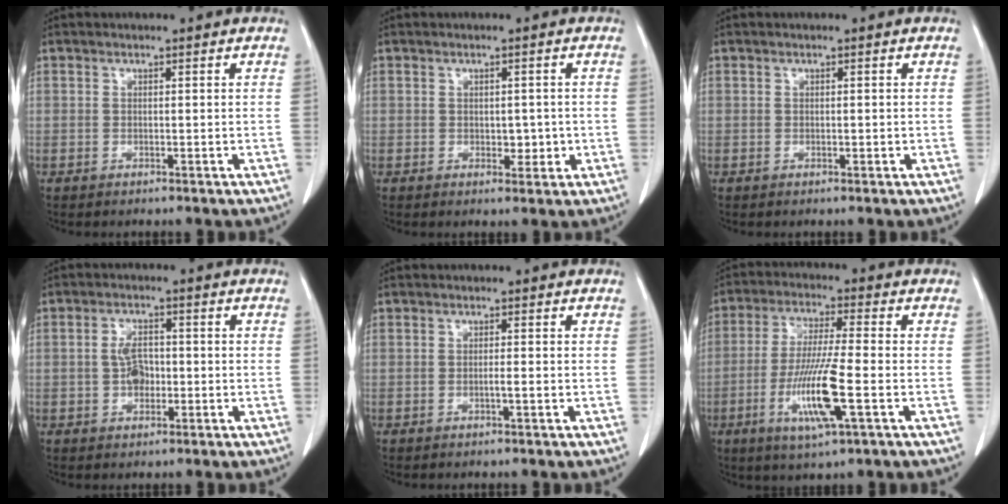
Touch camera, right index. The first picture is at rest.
{"total": 2.4, "force": [-0.2, 1.6, 1.7], "torque": [-0.016, 0.001, 0.003]}
{"total": 0.0}
{"total": 3.9, "force": [-0.6, 2.4, 3.0], "torque": [-0.057, 0.007, -0.012]}
{"total": 1.0, "force": [-0.3, 0.0, 0.9], "torque": [-0.015, 0.001, -0.005]}
{"total": 11.3, "force": [-3.5, 0.4, 10.8], "torque": [-0.214, -0.018, -0.068]}